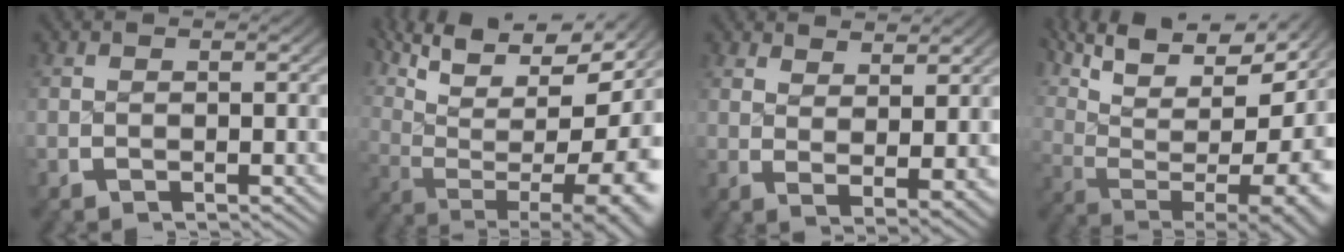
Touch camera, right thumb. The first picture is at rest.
{"total": 16.4, "force": [1.9, 10.5, 12.5], "torque": [-0.236, -0.041, 0.048]}
{"total": 3.9, "force": [1.0, 1.8, 3.3], "torque": [-0.052, -0.018, 0.030]}
{"total": 17.1, "force": [3.6, 10.9, 12.7], "torque": [-0.236, -0.021, 0.061]}